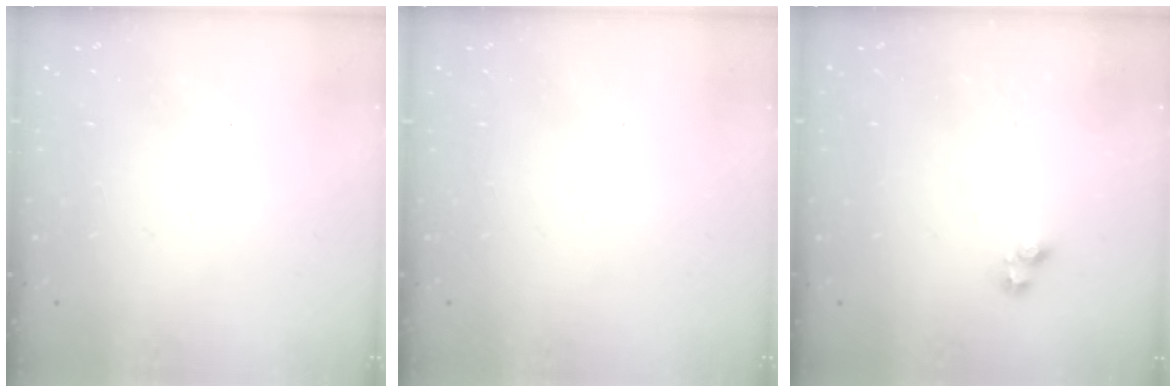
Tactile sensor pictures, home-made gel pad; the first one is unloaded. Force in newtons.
{"total": 0.0}
{"total": 1.6, "press": 1.5, "slide": 0.3}